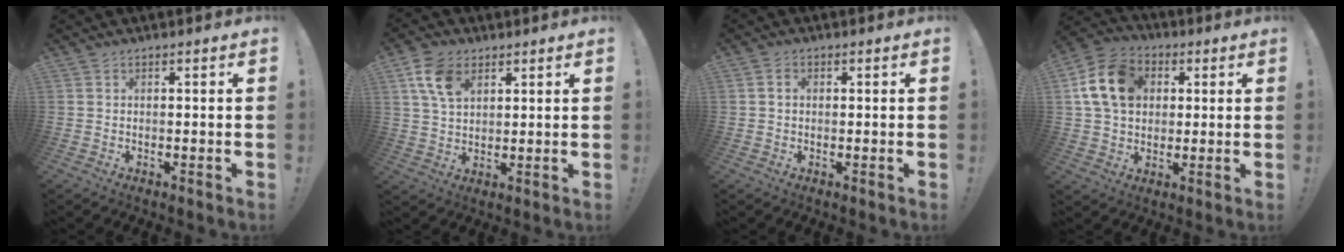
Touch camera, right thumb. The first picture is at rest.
{"total": 9.6, "force": [4.5, 6.1, 5.9], "torque": [-0.106, -0.007, 0.086]}
{"total": 1.6, "force": [0.1, 1.3, 1.0], "torque": [-0.013, 0.003, 0.000]}
{"total": 15.3, "force": [3.7, 11.8, 9.1], "torque": [-0.162, 0.010, 0.078]}